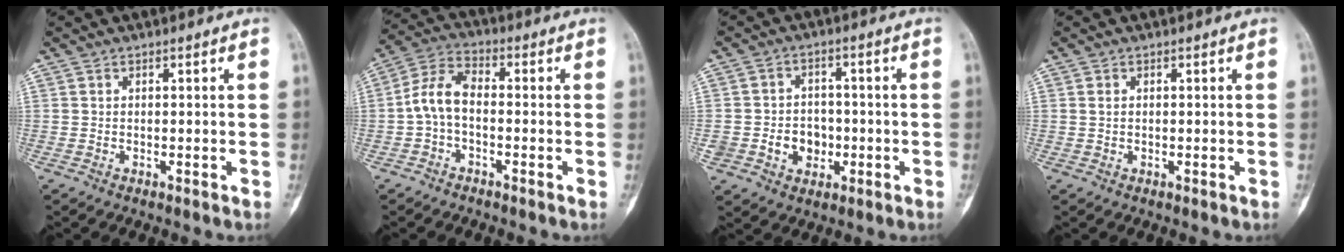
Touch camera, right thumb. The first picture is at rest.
{"total": 7.1, "force": [-1.2, 3.9, 5.8], "torque": [-0.116, 0.027, -0.037]}
{"total": 6.7, "force": [-1.5, 5.7, 3.3], "torque": [-0.018, 0.016, -0.020]}
{"total": 1.1, "force": [0.3, 0.7, 0.7], "torque": [-0.012, 0.000, 0.010]}